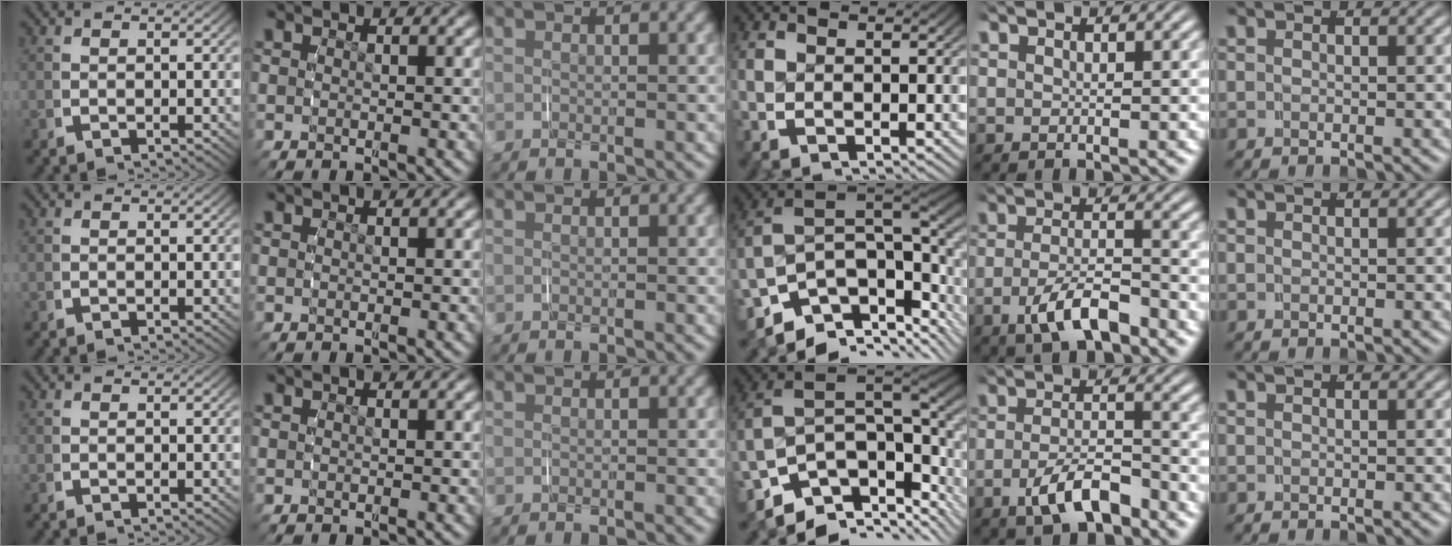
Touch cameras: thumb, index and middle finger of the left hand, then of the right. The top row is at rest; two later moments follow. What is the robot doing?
{"motion": "grasp_and_lifting", "object": "shoes"}